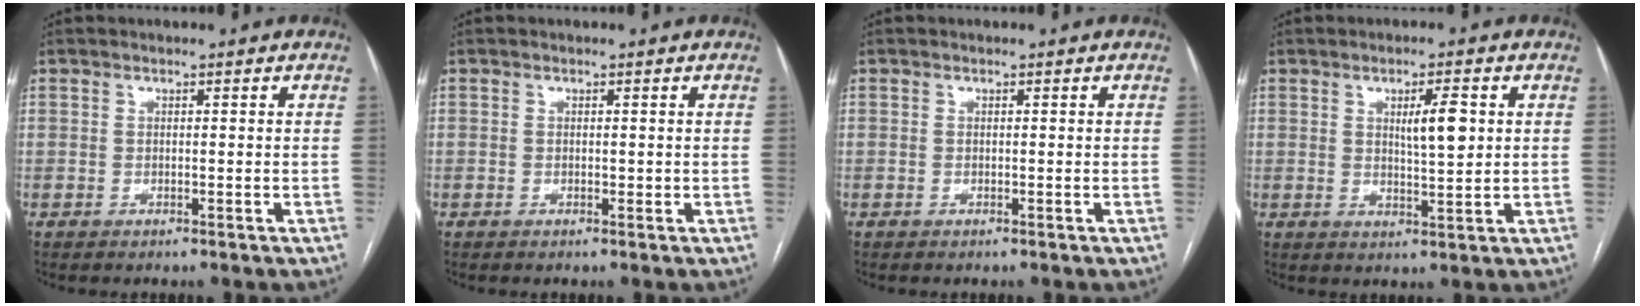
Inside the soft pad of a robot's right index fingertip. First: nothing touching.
{"total": 0.6, "force": [0.0, 0.4, 0.5], "torque": [-0.006, -0.001, 0.000]}
{"total": 0.0}
{"total": 4.9, "force": [1.3, 0.9, 4.7], "torque": [-0.077, 0.000, 0.023]}